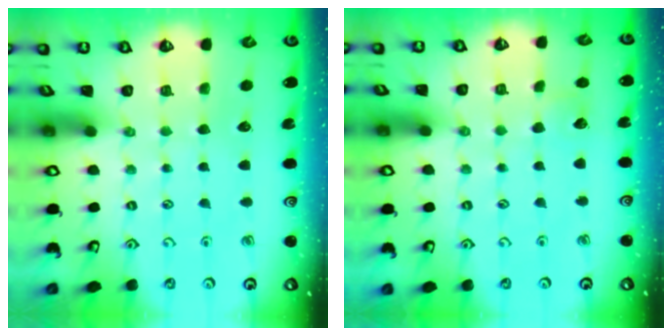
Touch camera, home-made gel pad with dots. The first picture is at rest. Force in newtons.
{"total": 3.9, "press": 3.8, "slide": 0.5}